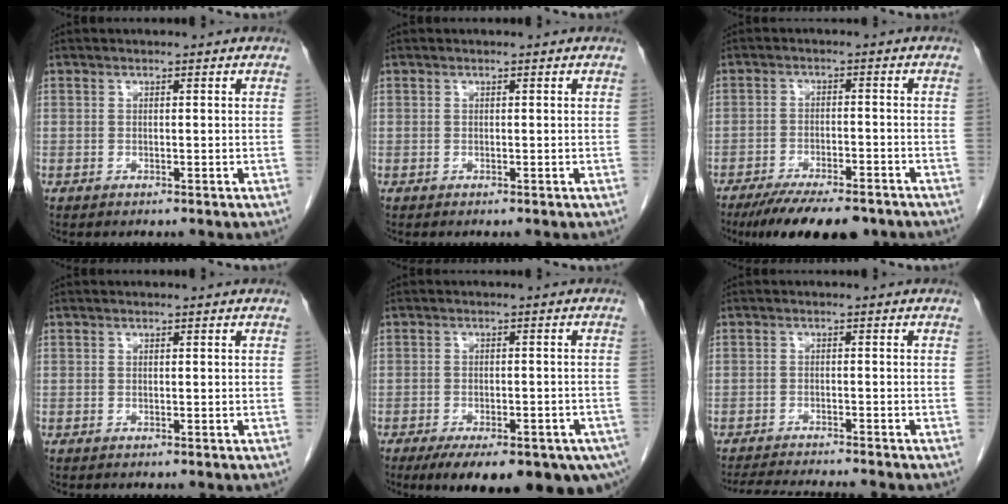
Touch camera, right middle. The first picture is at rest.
{"total": 0.0}
{"total": 12.5, "force": [-10.0, 2.9, 6.9], "torque": [-0.102, -0.016, -0.150]}
{"total": 0.0}
{"total": 18.8, "force": [-12.3, 6.8, 12.5], "torque": [-0.151, -0.020, -0.151]}
{"total": 8.8, "force": [-8.2, -0.3, 3.2], "torque": [-0.043, -0.015, -0.126]}